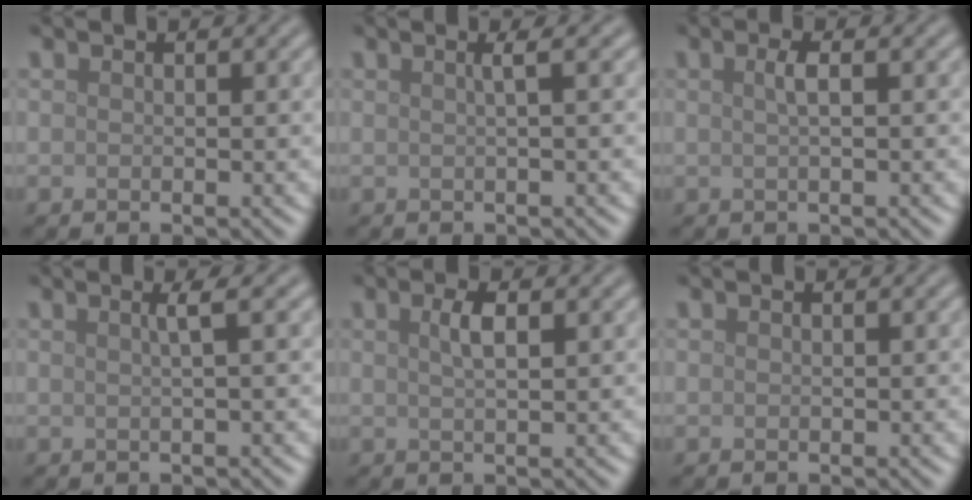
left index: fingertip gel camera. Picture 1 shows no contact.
{"total": 1.7, "force": [0.3, 0.5, 1.6], "torque": [-0.020, 0.007, -0.003]}
{"total": 1.6, "force": [0.3, 0.4, 1.5], "torque": [-0.026, 0.006, 0.002]}
{"total": 1.9, "force": [0.5, 0.4, 1.8], "torque": [-0.026, 0.008, 0.003]}
{"total": 2.1, "force": [0.8, 0.6, 1.8], "torque": [-0.030, 0.005, 0.011]}
{"total": 0.0}